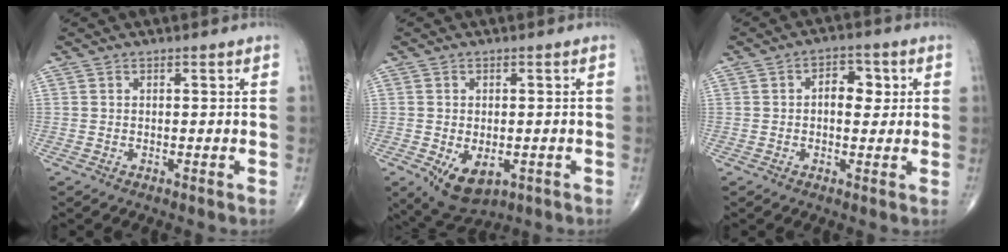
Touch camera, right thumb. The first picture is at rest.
{"total": 7.6, "force": [-2.5, 4.6, 5.5], "torque": [-0.078, -0.004, -0.026]}
{"total": 5.6, "force": [1.0, 3.5, 4.2], "torque": [-0.033, 0.005, 0.009]}